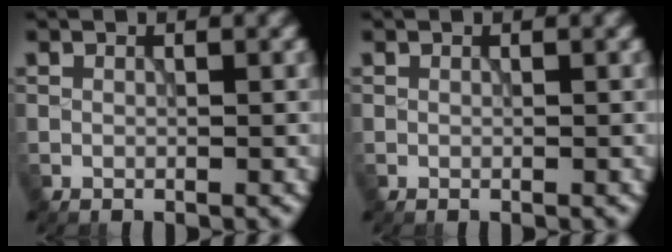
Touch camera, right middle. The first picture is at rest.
{"total": 0.0}